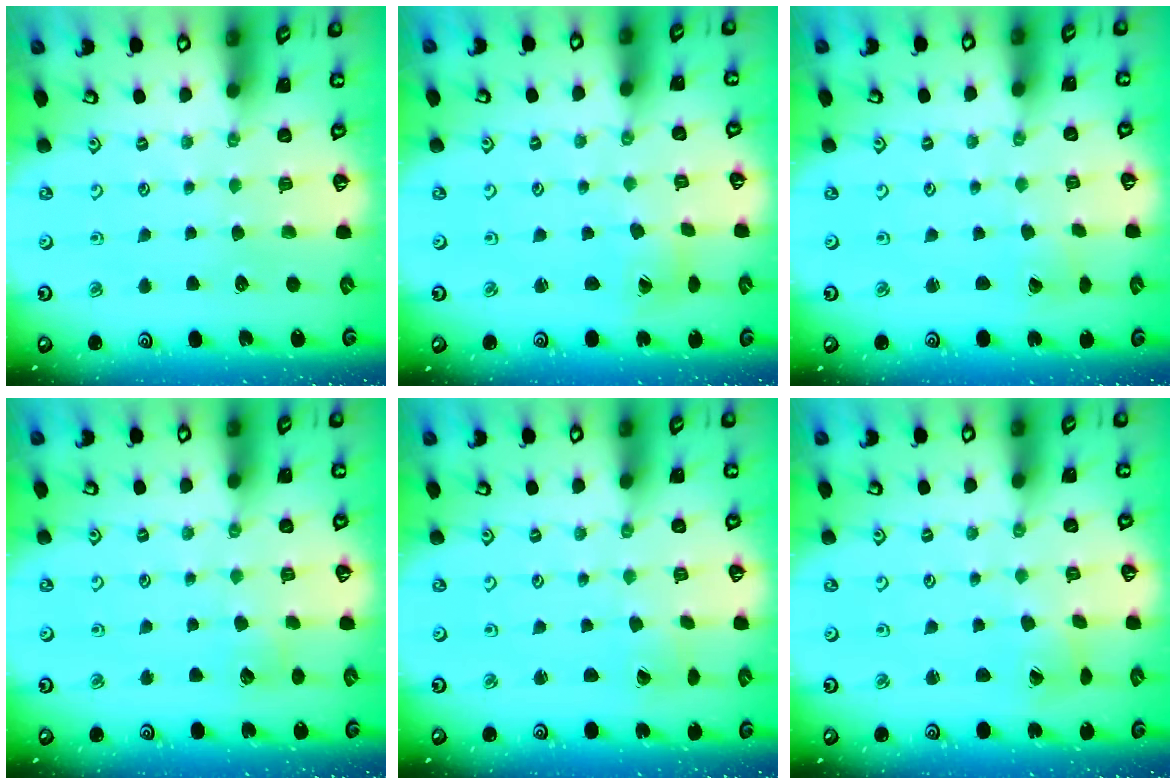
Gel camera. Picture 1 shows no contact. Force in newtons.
{"total": 1.3, "press": 1.3, "slide": 0.1}
{"total": 1.8, "press": 1.7, "slide": 0.1}
{"total": 2.9, "press": 2.9, "slide": 0.2}
{"total": 1.0, "press": 0.9, "slide": 0.4}
{"total": 1.7, "press": 1.7, "slide": 0.2}